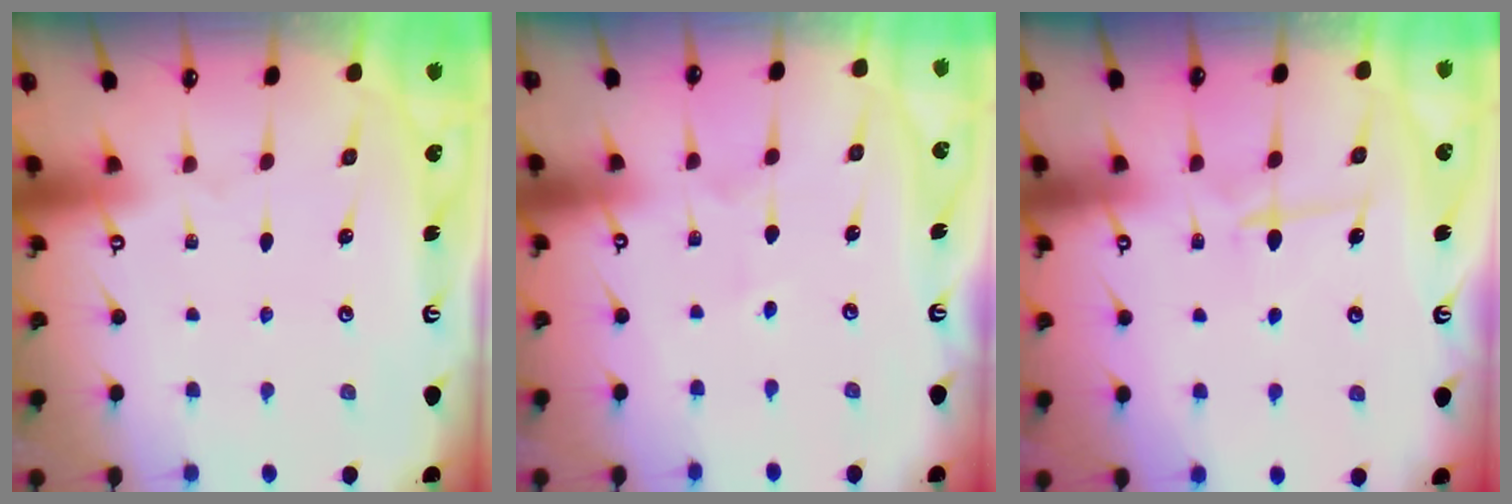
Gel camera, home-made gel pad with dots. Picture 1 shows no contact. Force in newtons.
{"total": 1.9, "press": 1.9, "slide": 0.5}
{"total": 5.2, "press": 5.1, "slide": 0.6}